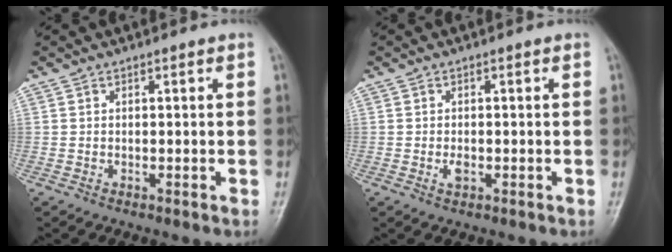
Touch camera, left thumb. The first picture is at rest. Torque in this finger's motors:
{"motor_torque": [-0.02, 0.03, 0.11, -0.04, 0.00]}